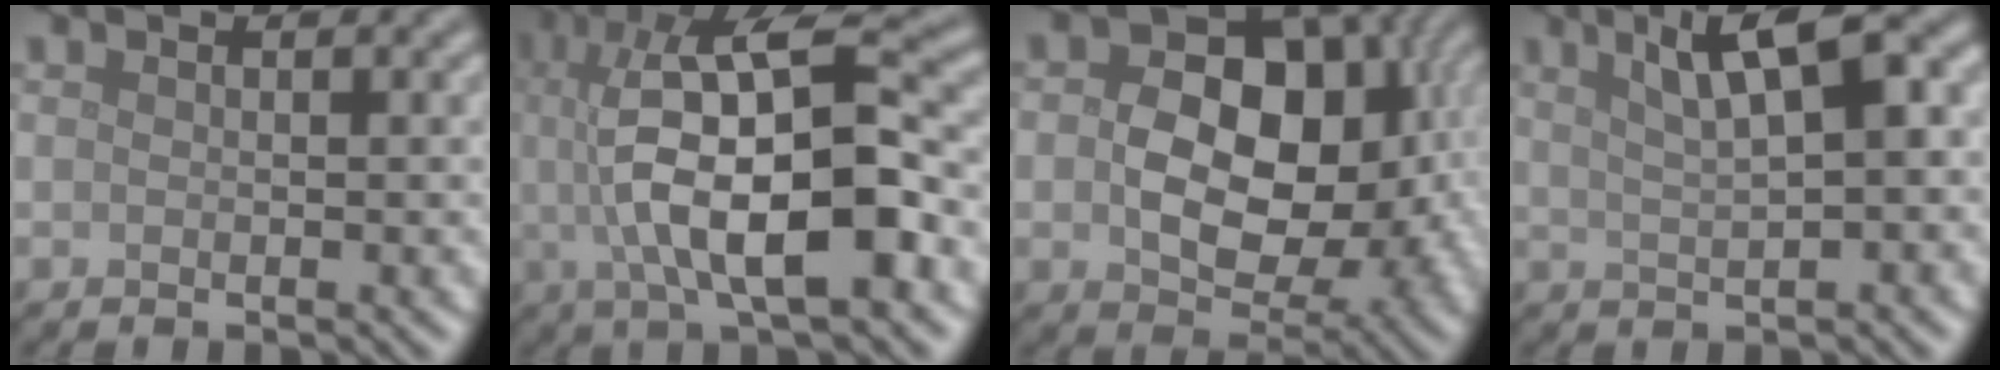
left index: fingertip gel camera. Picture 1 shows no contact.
{"total": 12.4, "force": [-0.2, 4.2, 11.6], "torque": [-0.196, 0.004, -0.005]}
{"total": 12.3, "force": [0.4, 8.5, 8.9], "torque": [-0.130, -0.004, 0.013]}
{"total": 7.6, "force": [2.9, 2.1, 6.7], "torque": [-0.101, 0.019, 0.048]}